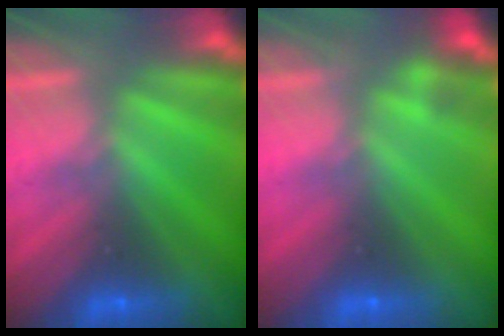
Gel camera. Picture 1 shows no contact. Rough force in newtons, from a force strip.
{"total": 2.2}